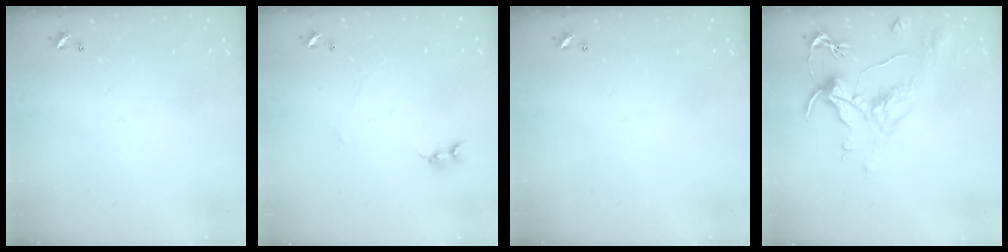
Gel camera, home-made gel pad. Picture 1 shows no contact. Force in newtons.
{"total": 1.2, "press": 1.1, "slide": 0.5}
{"total": 0.0}
{"total": 1.7, "press": 0.9, "slide": 1.4}